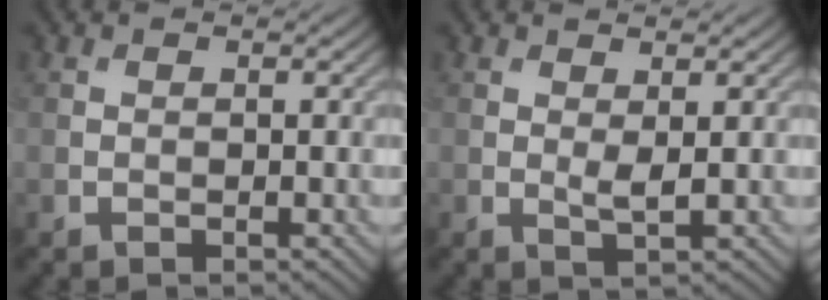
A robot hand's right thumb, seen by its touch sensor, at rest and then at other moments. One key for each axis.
{"total": 1.4, "fx": 0.5, "fy": 0.2, "fz": 1.3, "tx": -0.028, "ty": -0.005, "tz": 0.011}